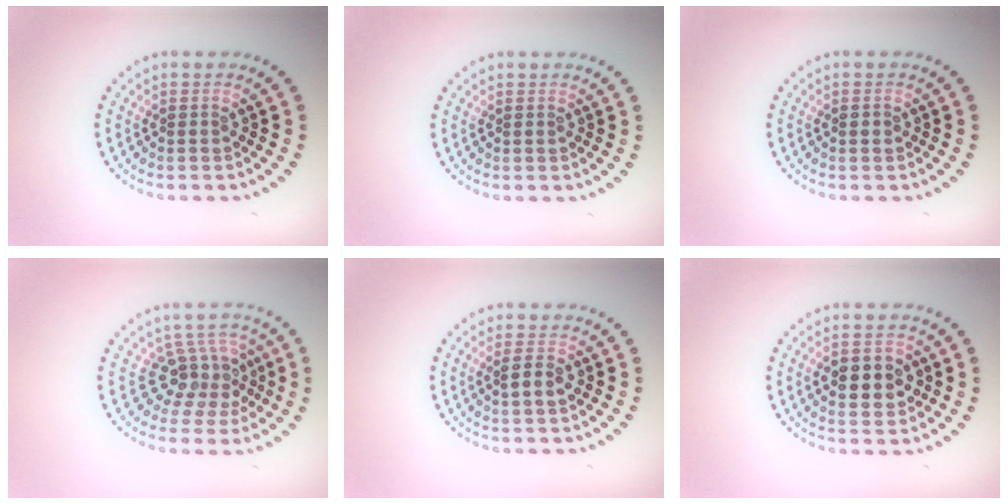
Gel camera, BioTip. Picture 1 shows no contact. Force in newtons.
{"total": 0.0}
{"total": 0.9, "press": 0.9, "slide": 0.2}
{"total": 3.6, "press": 2.6, "slide": 2.5}
{"total": 2.0, "press": 1.9, "slide": 0.6}
{"total": 3.7, "press": 3.7, "slide": 0.4}